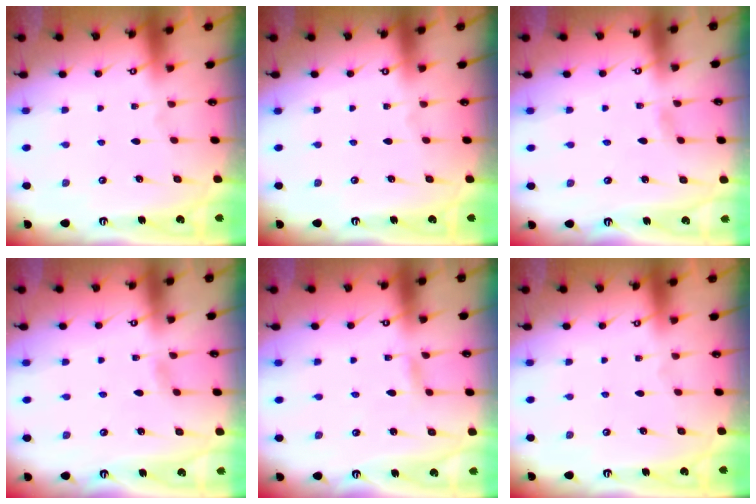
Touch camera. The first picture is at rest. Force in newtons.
{"total": 0.0}
{"total": 2.3, "press": 2.3, "slide": 0.3}
{"total": 2.3, "press": 2.3, "slide": 0.3}
{"total": 1.4, "press": 1.4, "slide": 0.1}
{"total": 0.0}